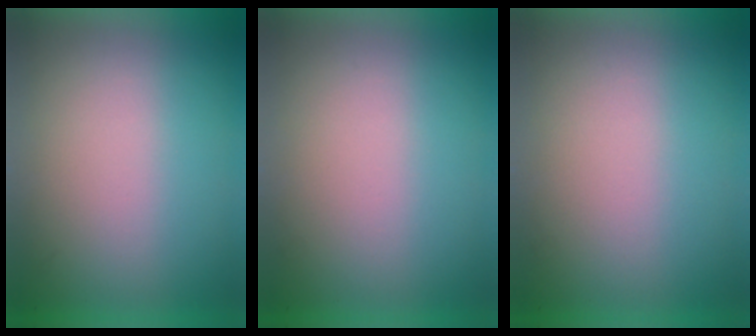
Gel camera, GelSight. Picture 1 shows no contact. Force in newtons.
{"total": 0.0}
{"total": 0.0}